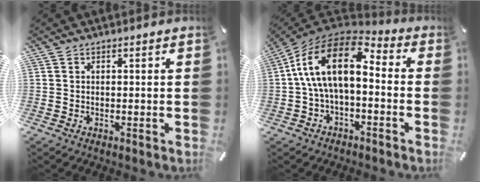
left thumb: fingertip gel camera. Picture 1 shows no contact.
{"total": 14.9, "force": [2.7, 8.0, 12.2], "torque": [-0.238, -0.003, 0.046]}